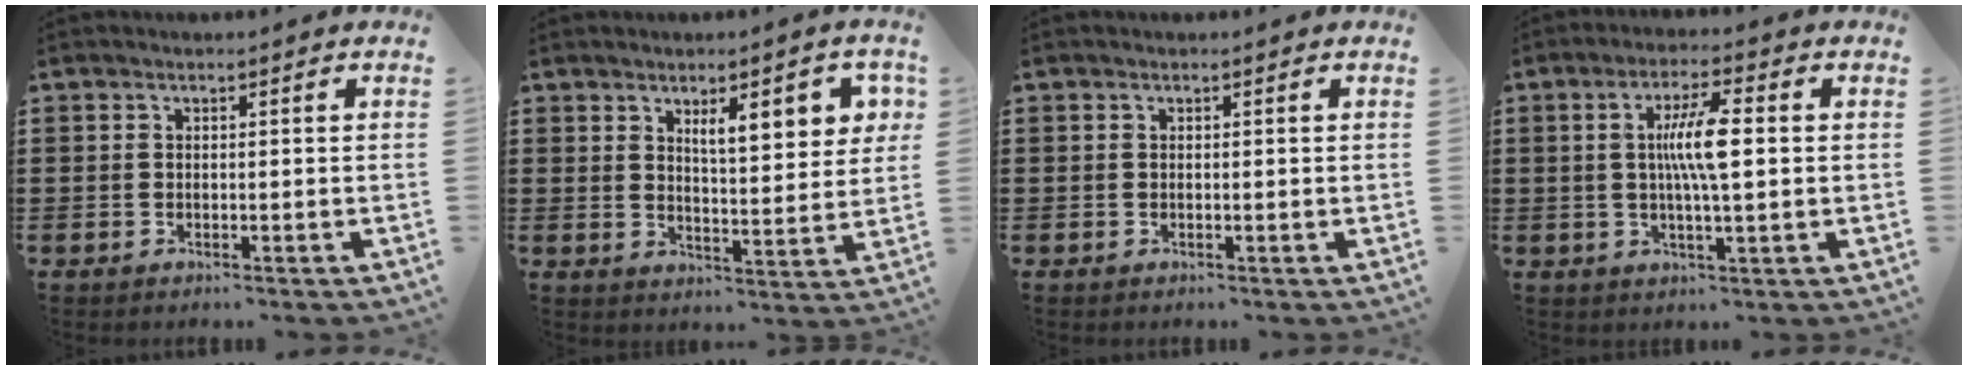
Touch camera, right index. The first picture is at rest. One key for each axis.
{"total": 7.2, "fx": 3.6, "fy": 2.2, "fz": 5.9, "tx": -0.098, "ty": -0.005, "tz": 0.055}
{"total": 0.0}
{"total": 7.3, "fx": 0.7, "fy": 1.1, "fz": 7.1, "tx": -0.139, "ty": 0.001, "tz": 0.004}